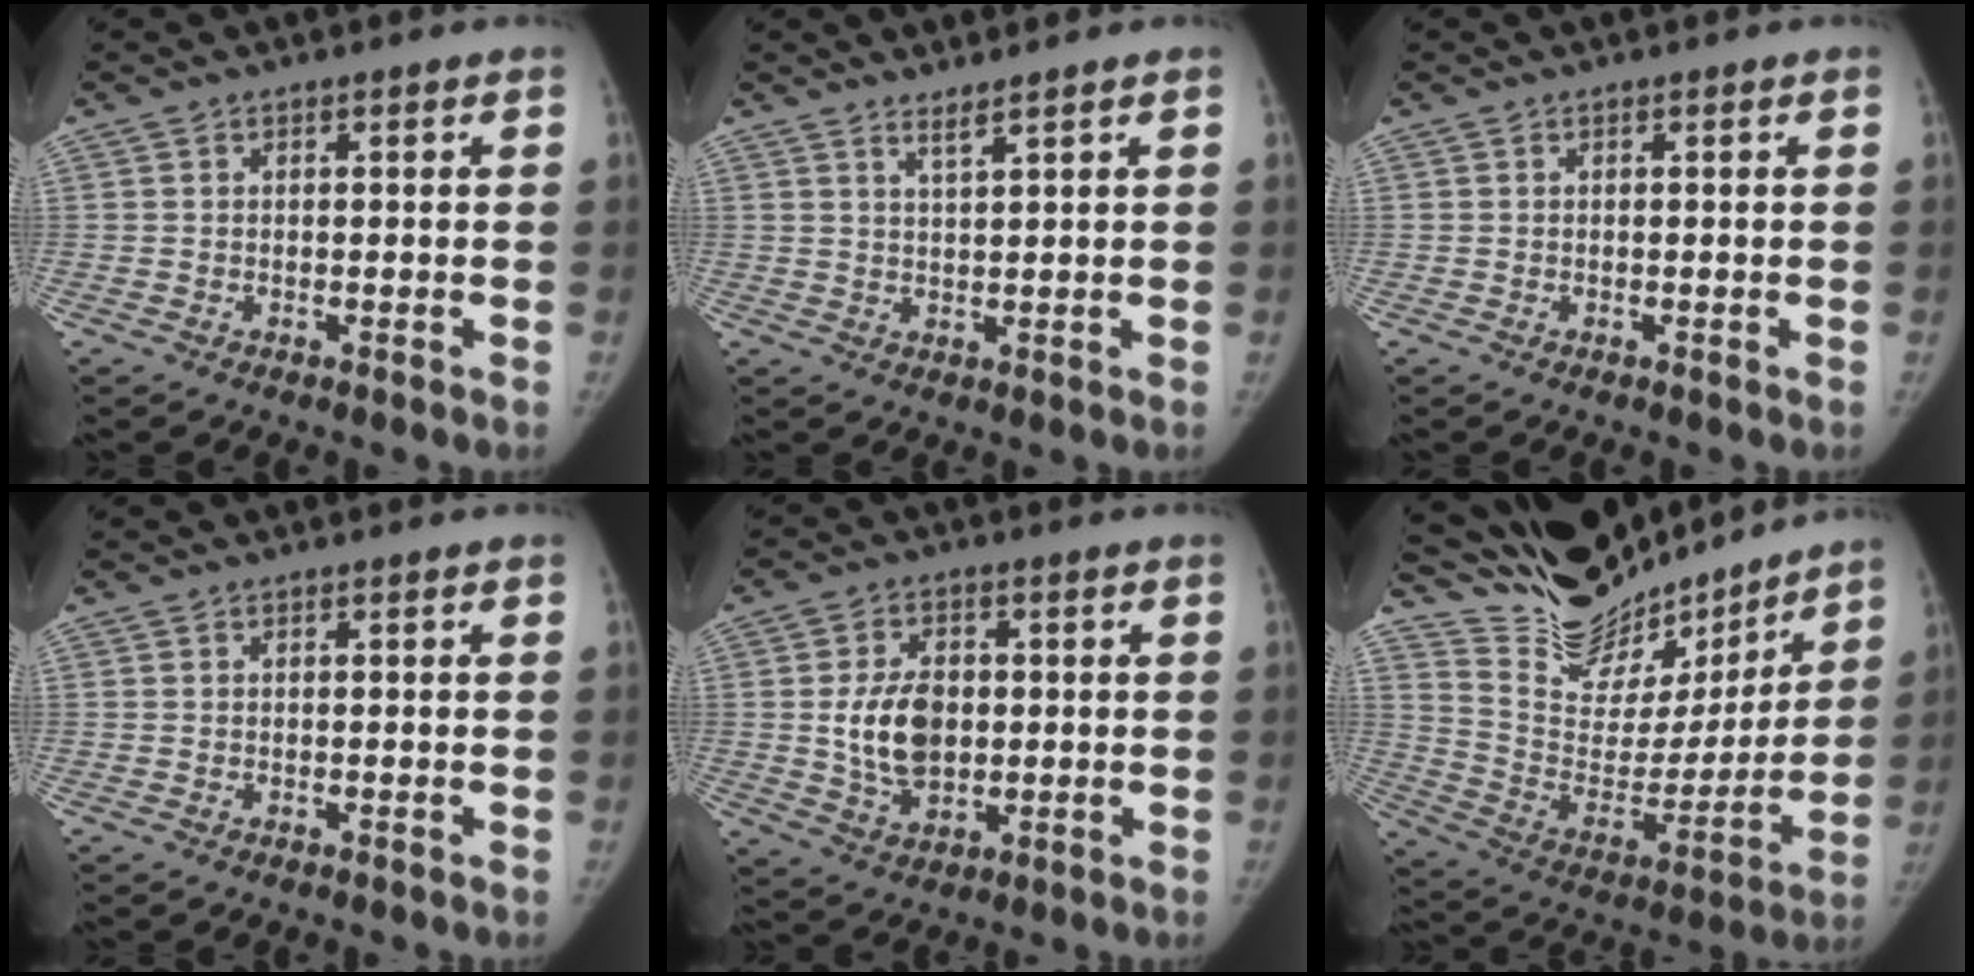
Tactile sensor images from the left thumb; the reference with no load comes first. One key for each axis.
{"total": 1.5, "fx": 1.3, "fy": -0.1, "fz": 0.7, "tx": -0.010, "ty": -0.014, "tz": 0.026}
{"total": 0.0}
{"total": 0.0}
{"total": 10.0, "fx": 0.4, "fy": 6.7, "fz": 7.4, "tx": -0.116, "ty": -0.006, "tz": 0.014}
{"total": 23.5, "fx": 20.9, "fy": 7.8, "fz": 7.3, "tx": -0.084, "ty": -0.119, "tz": 0.347}